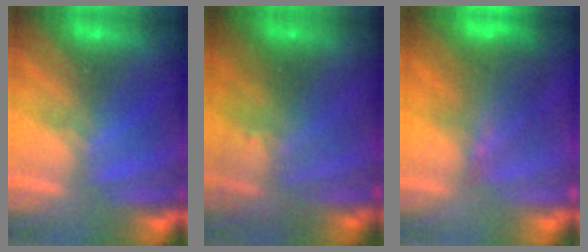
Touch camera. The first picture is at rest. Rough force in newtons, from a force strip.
{"total": 2.8}
{"total": 6.9}